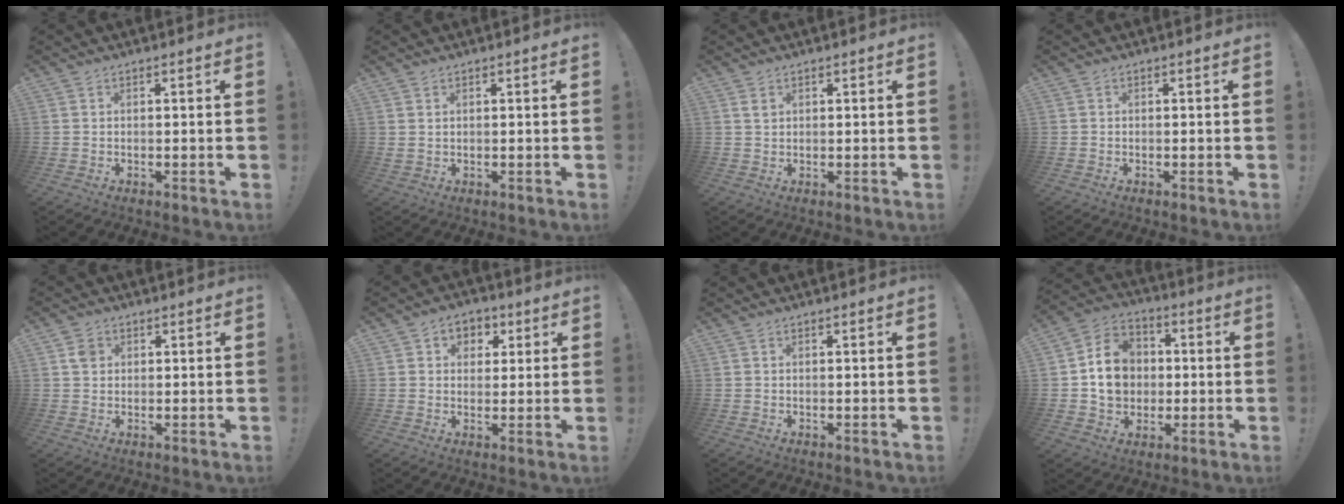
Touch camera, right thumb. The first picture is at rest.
{"total": 1.0, "force": [0.8, 0.4, 0.6], "torque": [-0.007, -0.003, 0.014]}
{"total": 1.5, "force": [0.8, 1.0, 0.9], "torque": [-0.011, -0.001, 0.013]}
{"total": 0.0}
{"total": 2.8, "force": [1.0, 2.4, 1.0], "torque": [-0.002, -0.003, 0.016]}
{"total": 5.4, "force": [1.1, 5.1, 1.5], "torque": [-0.015, 0.002, 0.021]}
{"total": 0.0}
{"total": 13.9, "force": [0.1, 12.1, 6.8], "torque": [-0.094, 0.021, 0.011]}